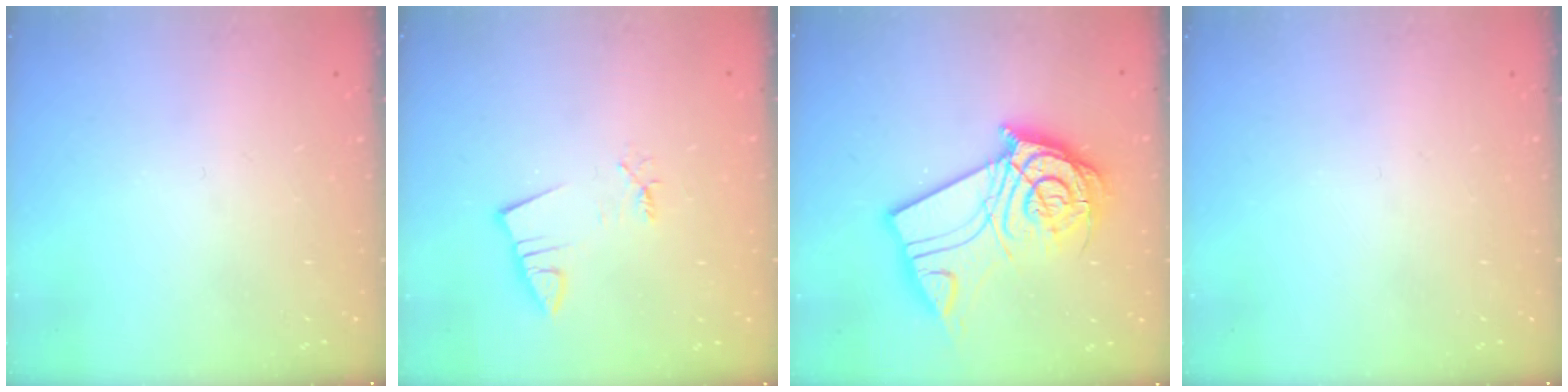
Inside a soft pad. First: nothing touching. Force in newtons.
{"total": 2.2, "press": 2.1, "slide": 0.2}
{"total": 17.5, "press": 17.4, "slide": 2.2}
{"total": 0.0}